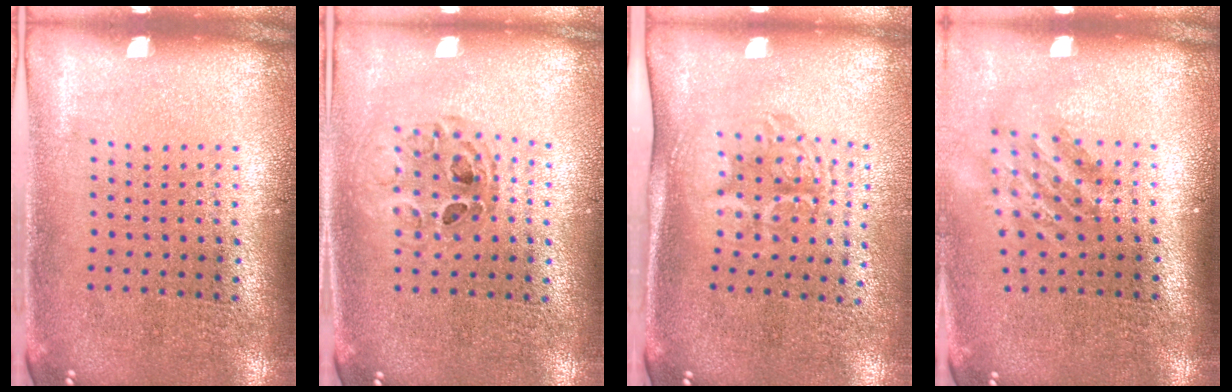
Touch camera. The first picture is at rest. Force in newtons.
{"total": 0.8, "press": 0.8, "slide": 0.1}
{"total": 1.7, "press": 1.3, "slide": 1.1}
{"total": 1.7, "press": 1.2, "slide": 1.2}